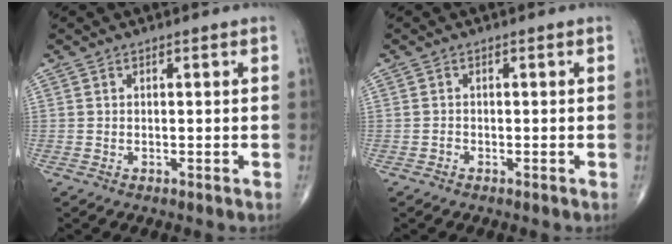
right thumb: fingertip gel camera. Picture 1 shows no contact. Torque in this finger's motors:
{"motor_torque": [0.12, 0.02, -0.06, -0.02, 0.01]}